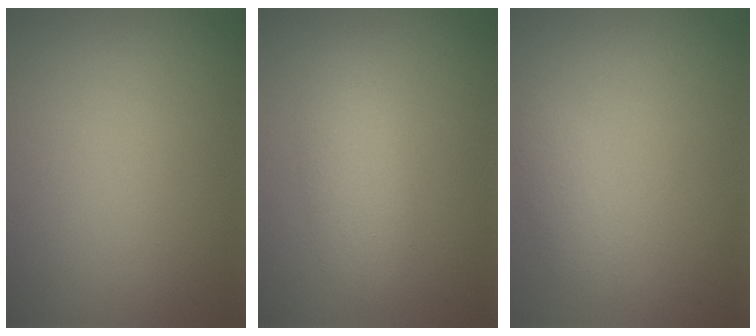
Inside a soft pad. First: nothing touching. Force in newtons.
{"total": 3.0, "press": 3.0, "slide": 0.1}
{"total": 1.4, "press": 1.4, "slide": 0.1}